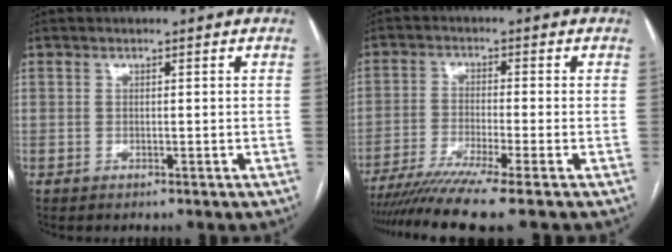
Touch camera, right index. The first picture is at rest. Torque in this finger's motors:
{"motor_torque": [1.17, -0.98, 0.44, 0.18]}